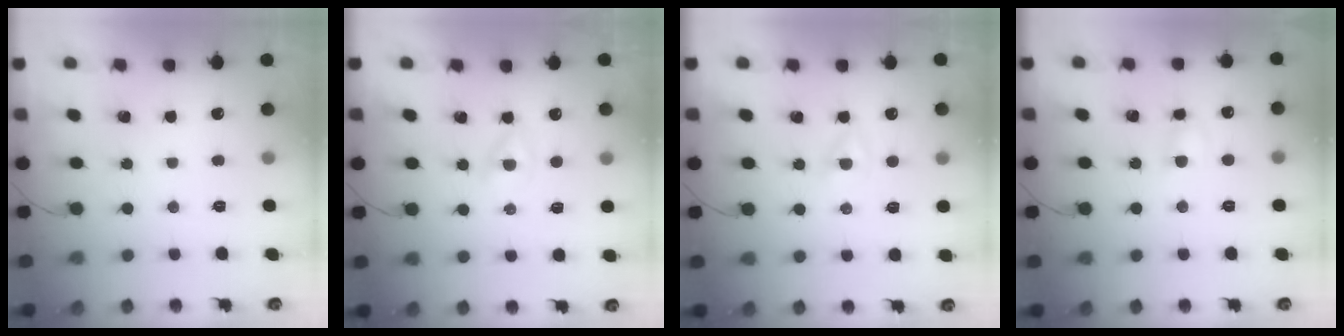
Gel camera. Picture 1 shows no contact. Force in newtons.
{"total": 1.9, "press": 1.6, "slide": 0.9}
{"total": 1.9, "press": 1.7, "slide": 0.8}
{"total": 2.7, "press": 2.5, "slide": 1.0}